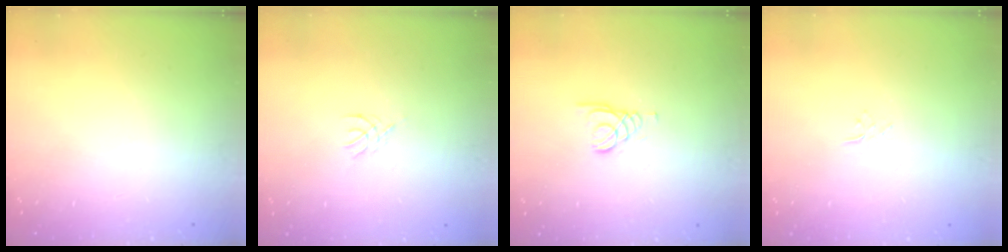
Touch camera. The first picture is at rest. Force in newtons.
{"total": 1.2, "press": 1.2, "slide": 0.3}
{"total": 1.5, "press": 1.5, "slide": 0.1}
{"total": 2.9, "press": 2.9, "slide": 0.3}